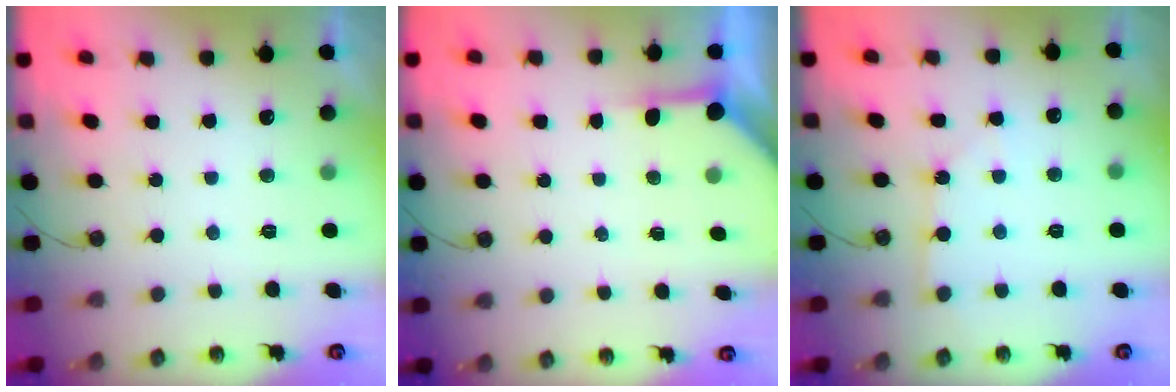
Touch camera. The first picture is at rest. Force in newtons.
{"total": 3.9, "press": 3.8, "slide": 0.4}
{"total": 4.1, "press": 4.1, "slide": 0.5}